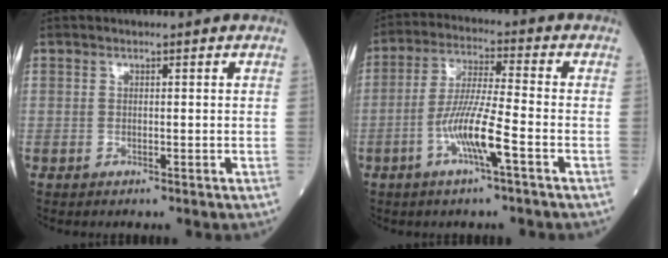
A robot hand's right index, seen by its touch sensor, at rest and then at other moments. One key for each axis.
{"total": 8.8, "fx": -3.4, "fy": 0.0, "fz": 8.0, "tx": -0.159, "ty": -0.002, "tz": -0.068}